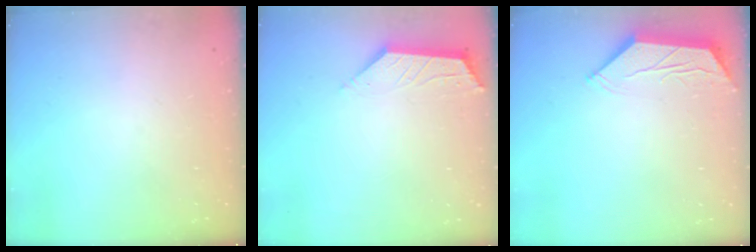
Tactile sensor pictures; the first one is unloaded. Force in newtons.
{"total": 2.7, "press": 2.7, "slide": 0.5}
{"total": 3.5, "press": 3.5, "slide": 0.4}